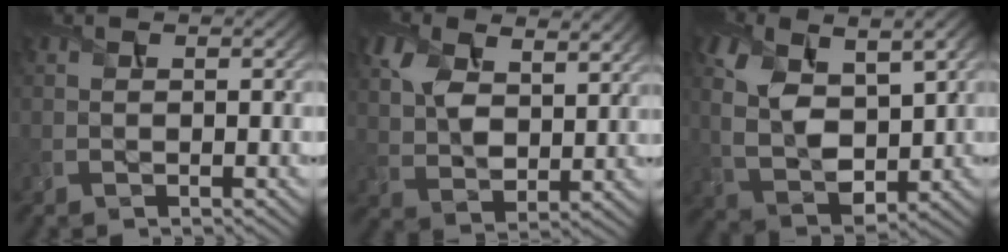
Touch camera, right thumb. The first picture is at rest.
{"total": 8.9, "force": [4.6, 5.1, 5.6], "torque": [-0.145, 0.002, 0.085]}
{"total": 10.8, "force": [3.0, 6.0, 8.4], "torque": [-0.201, -0.001, 0.055]}